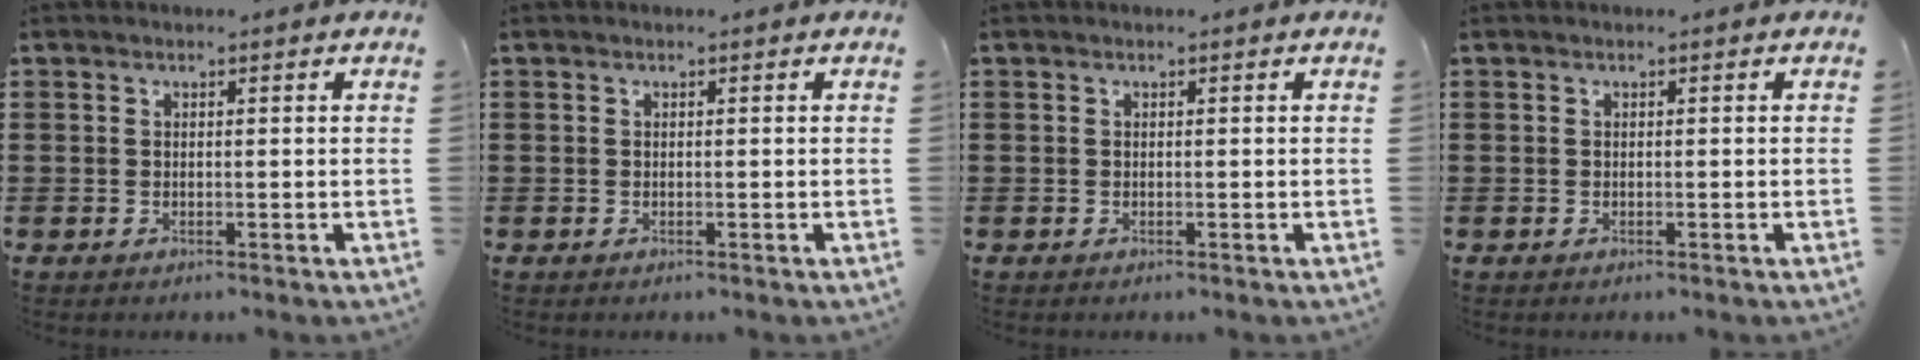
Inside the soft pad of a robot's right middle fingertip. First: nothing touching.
{"total": 0.0}
{"total": 0.0}
{"total": 0.0}